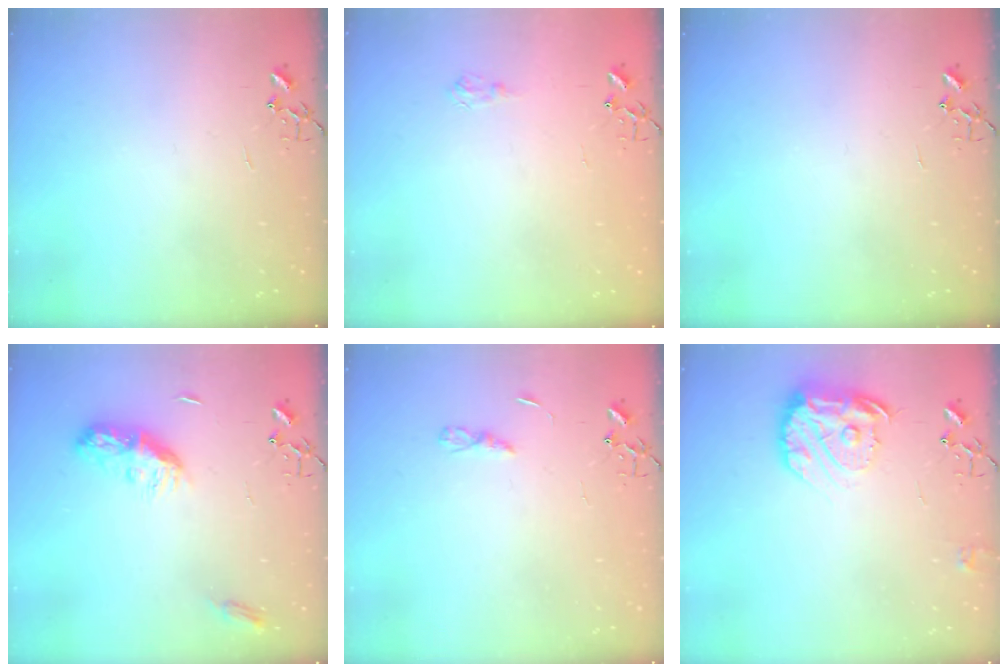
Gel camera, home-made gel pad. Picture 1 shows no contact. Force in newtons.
{"total": 5.7, "press": 5.7, "slide": 0.6}
{"total": 0.0}
{"total": 9.4, "press": 9.4, "slide": 0.1}
{"total": 2.9, "press": 2.9, "slide": 0.3}
{"total": 14.8, "press": 14.8, "slide": 1.3}